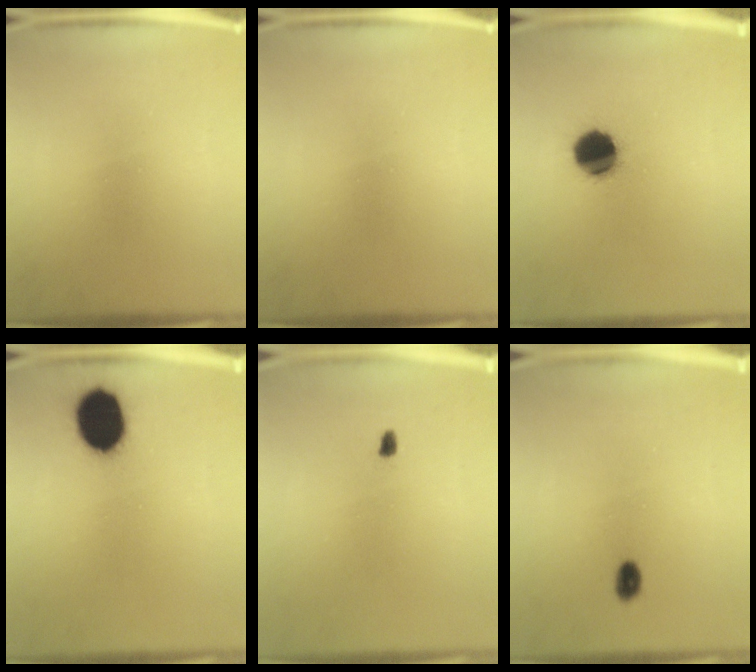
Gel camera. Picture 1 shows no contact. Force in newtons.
{"total": 0.0}
{"total": 10.8}
{"total": 13.4}
{"total": 0.9}
{"total": 1.9}